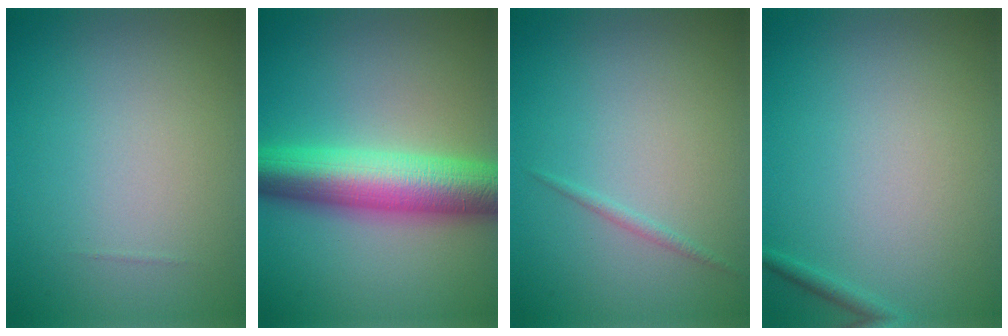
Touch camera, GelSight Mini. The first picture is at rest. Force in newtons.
{"total": 9.2, "press": 9.2, "slide": 0.1}
{"total": 0.7, "press": 0.7, "slide": 0.0}
{"total": 0.8, "press": 0.8, "slide": 0.0}